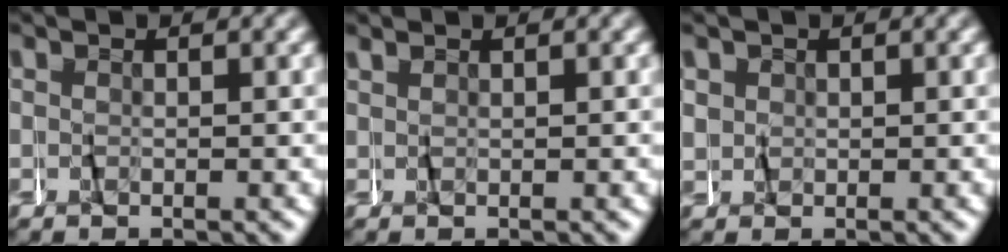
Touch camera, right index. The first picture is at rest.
{"total": 0.5, "force": [0.3, -0.4, -0.1], "torque": [0.003, 0.001, 0.007]}
{"total": 1.5, "force": [0.7, 1.4, 0.3], "torque": [-0.014, -0.002, 0.015]}